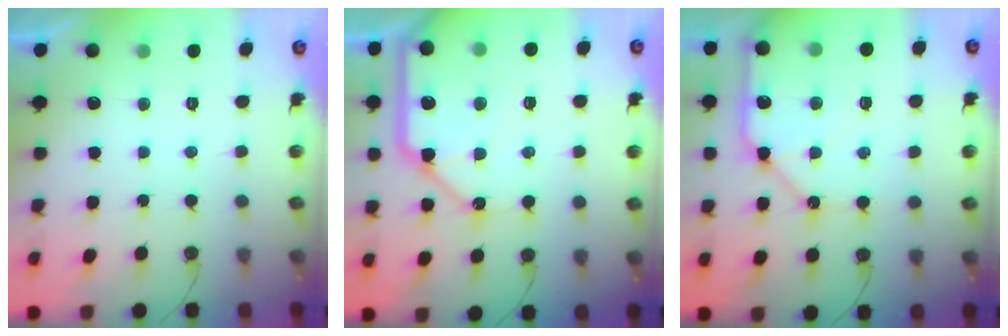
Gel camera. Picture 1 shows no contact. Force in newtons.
{"total": 19.9, "press": 19.7, "slide": 2.5}
{"total": 14.4, "press": 14.3, "slide": 1.8}